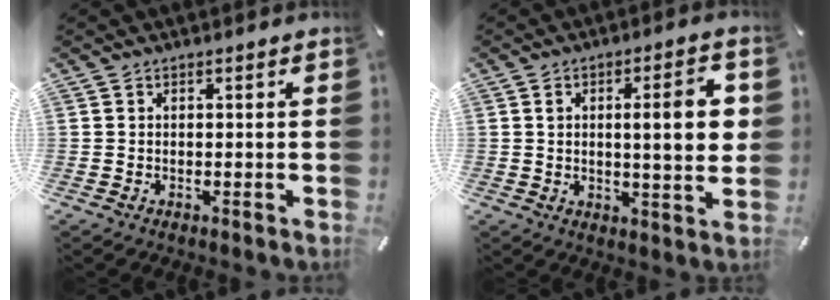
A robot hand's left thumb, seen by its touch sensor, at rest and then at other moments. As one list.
[{"total": 11.2, "force": [2.1, 2.9, 10.6], "torque": [-0.147, -0.008, 0.023]}]